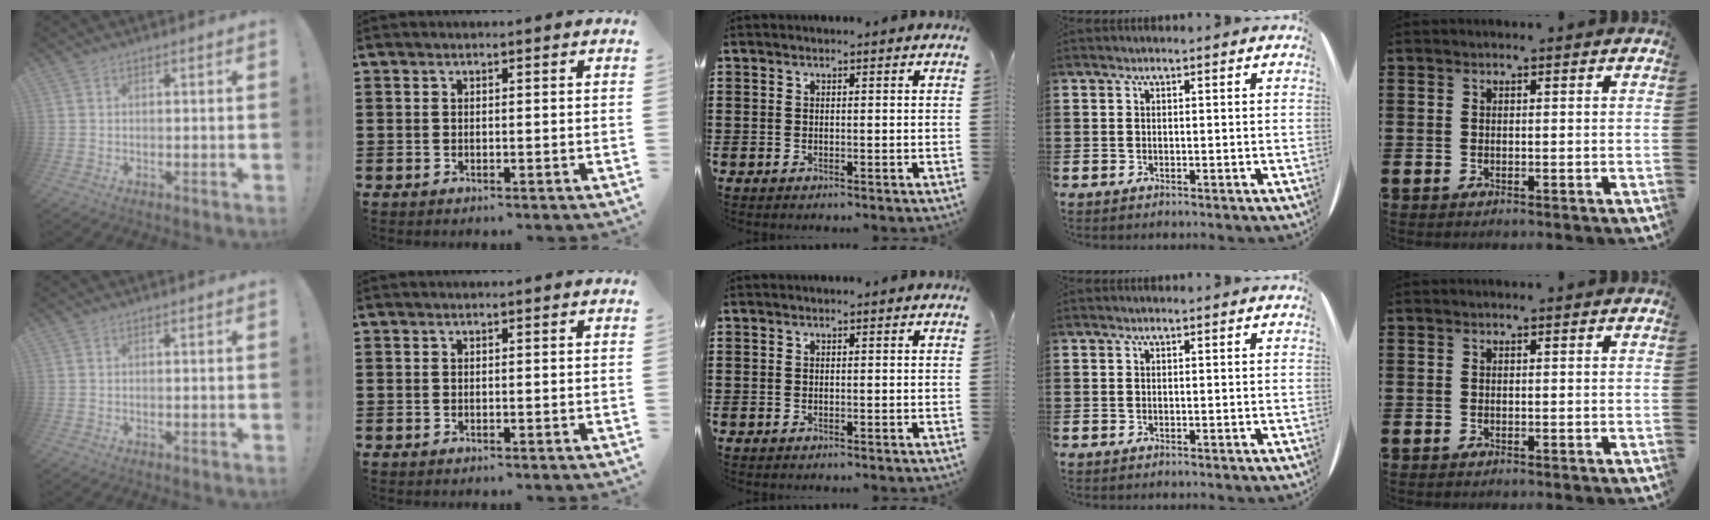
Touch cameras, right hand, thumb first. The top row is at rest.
{}